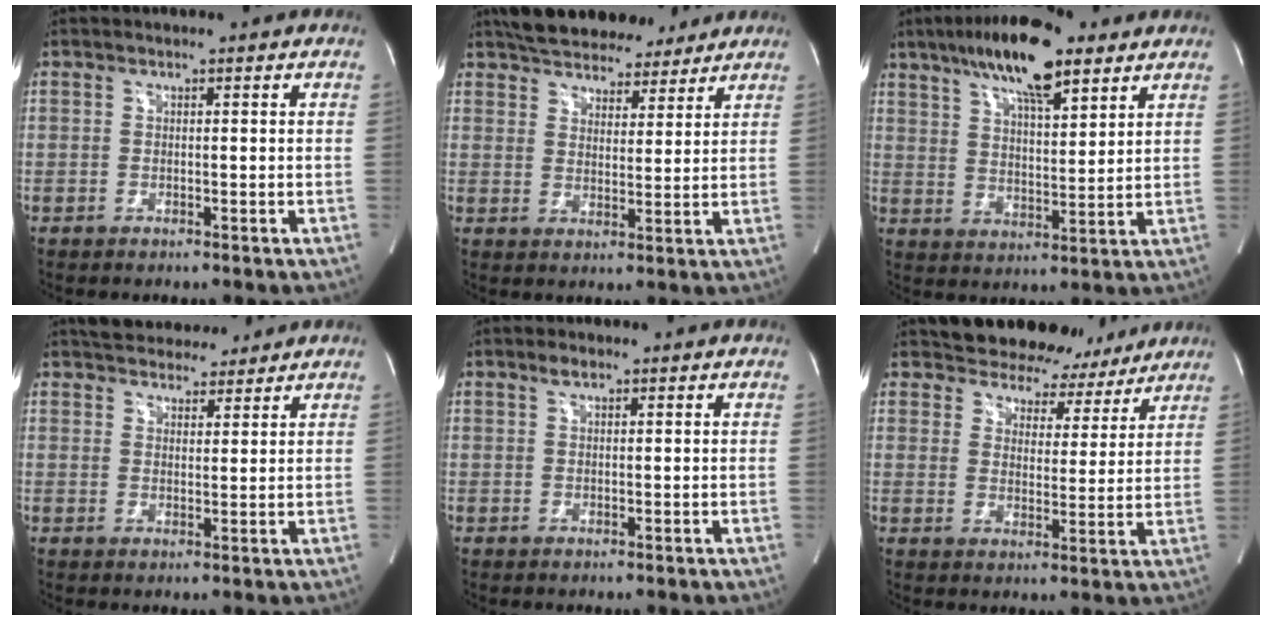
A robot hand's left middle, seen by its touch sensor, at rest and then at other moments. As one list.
[{"total": 14.8, "force": [12.7, 5.1, 5.5], "torque": [-0.089, 0.020, 0.186]}, {"total": 14.4, "force": [9.3, 3.8, 10.3], "torque": [-0.186, 0.018, 0.162]}, {"total": 9.2, "force": [8.3, 2.9, 3.0], "torque": [-0.041, 0.016, 0.123]}, {"total": 1.2, "force": [0.8, 0.5, 0.8], "torque": [-0.016, 0.006, 0.016]}, {"total": 11.9, "force": [10.7, 5.1, 0.9], "torque": [0.014, -0.008, 0.123]}]